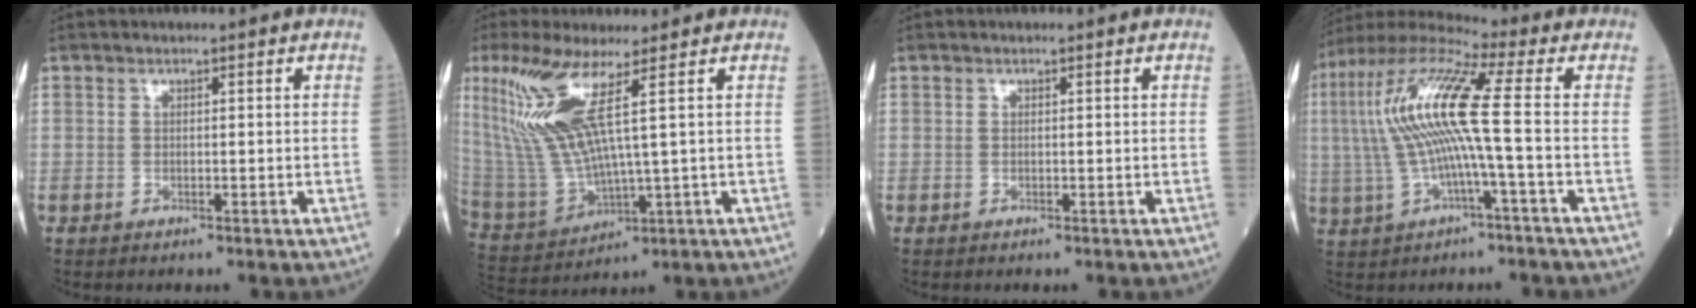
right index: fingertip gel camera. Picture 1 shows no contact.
{"total": 12.3, "force": [5.1, 0.8, 11.1], "torque": [-0.264, -0.009, 0.112]}
{"total": 0.0}
{"total": 13.7, "force": [0.2, 0.4, 13.7], "torque": [-0.288, 0.025, -0.006]}